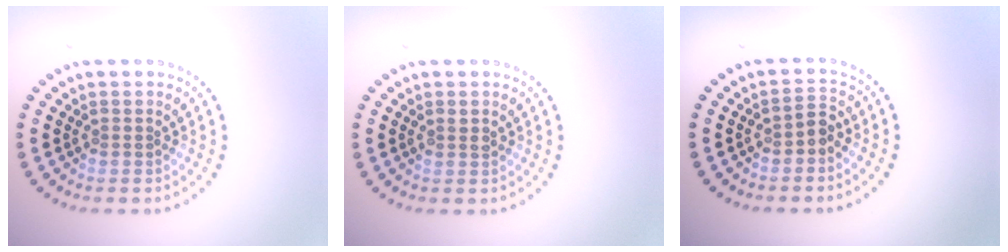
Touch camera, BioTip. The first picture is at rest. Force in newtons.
{"total": 0.8, "press": 0.8, "slide": 0.2}
{"total": 1.4, "press": 1.3, "slide": 0.7}